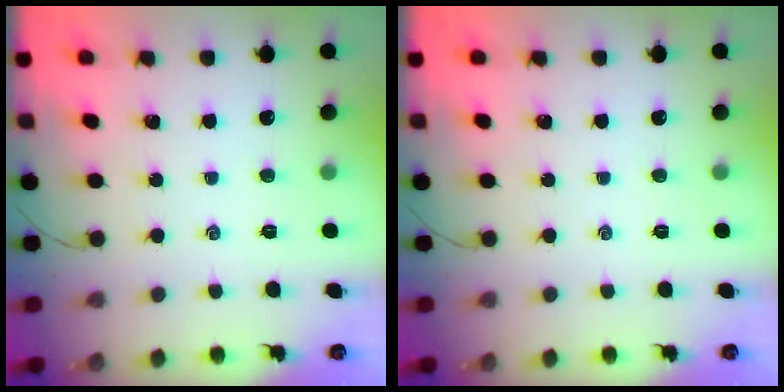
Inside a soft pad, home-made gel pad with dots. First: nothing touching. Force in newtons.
{"total": 0.0}